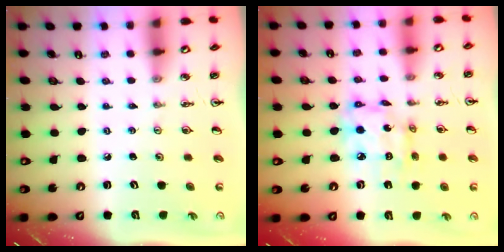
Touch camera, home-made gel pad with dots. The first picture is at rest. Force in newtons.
{"total": 10.1, "press": 10.0, "slide": 0.9}